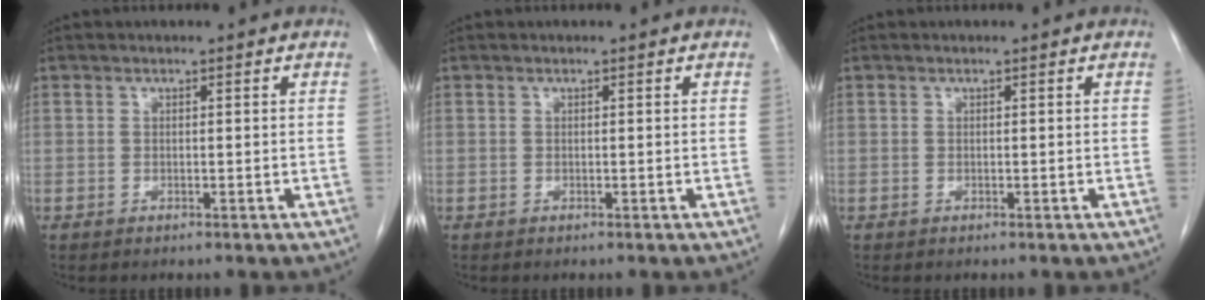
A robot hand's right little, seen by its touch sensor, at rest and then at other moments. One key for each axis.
{"total": 0.0}
{"total": 0.0}